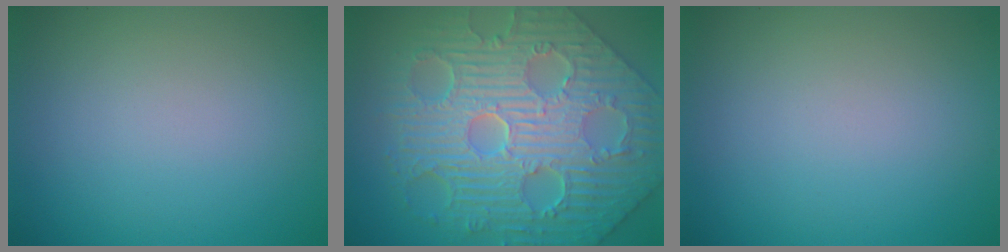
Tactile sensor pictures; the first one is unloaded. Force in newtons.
{"total": 11.9, "press": 8.0, "slide": 8.8}
{"total": 0.0}